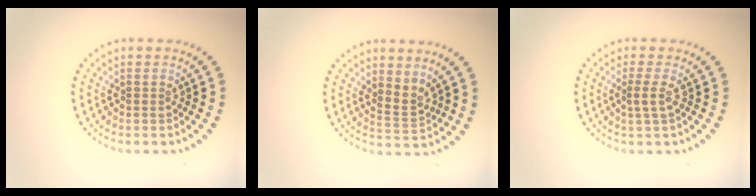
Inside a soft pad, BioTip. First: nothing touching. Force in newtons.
{"total": 2.1, "press": 1.4, "slide": 1.6}
{"total": 1.4, "press": 1.1, "slide": 0.9}